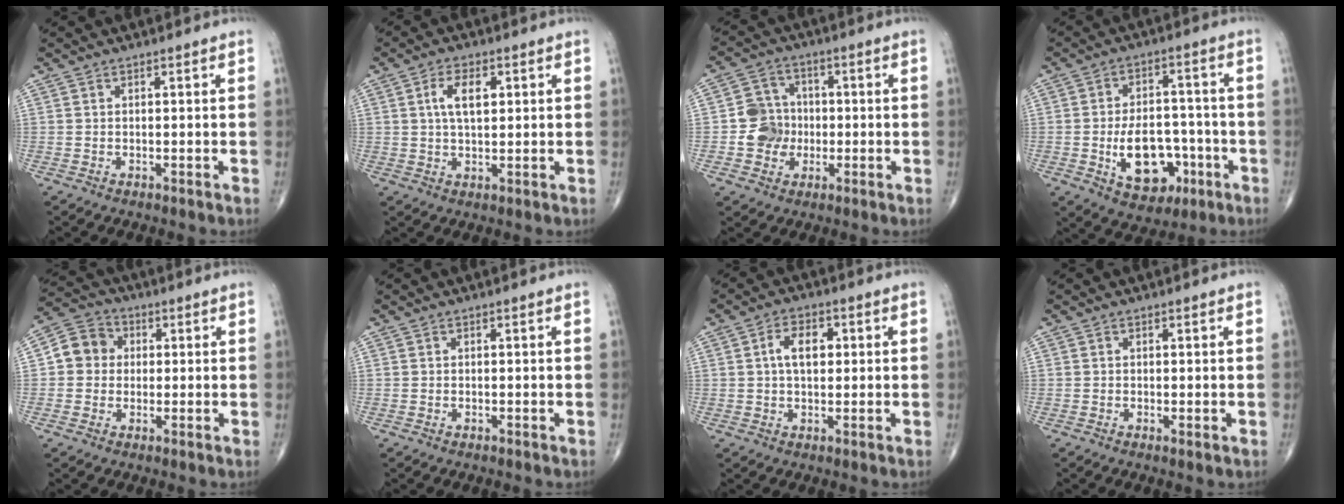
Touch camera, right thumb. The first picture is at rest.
{"total": 5.9, "force": [1.6, 2.9, 4.8], "torque": [-0.088, 0.000, 0.028]}
{"total": 7.3, "force": [-1.1, 6.8, 2.5], "torque": [-0.011, 0.015, -0.025]}
{"total": 13.0, "force": [-3.9, 8.4, 9.2], "torque": [-0.117, 0.026, -0.049]}
{"total": 7.2, "force": [0.6, 6.5, 2.9], "torque": [-0.031, 0.017, -0.004]}
{"total": 0.0}
{"total": 5.9, "force": [1.1, 3.5, 4.7], "torque": [-0.074, 0.009, 0.014]}
{"total": 0.7, "force": [-0.1, 0.2, 0.7], "torque": [-0.017, -0.004, -0.004]}